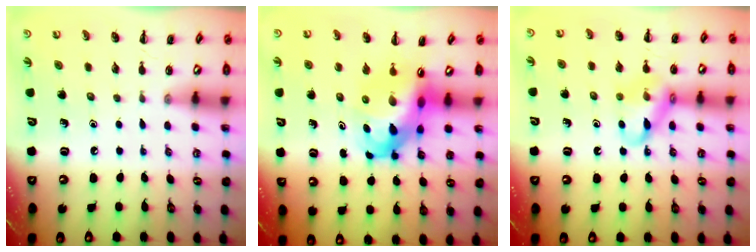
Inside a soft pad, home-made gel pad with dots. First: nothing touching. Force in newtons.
{"total": 10.5, "press": 10.0, "slide": 3.0}
{"total": 13.7, "press": 13.5, "slide": 2.1}